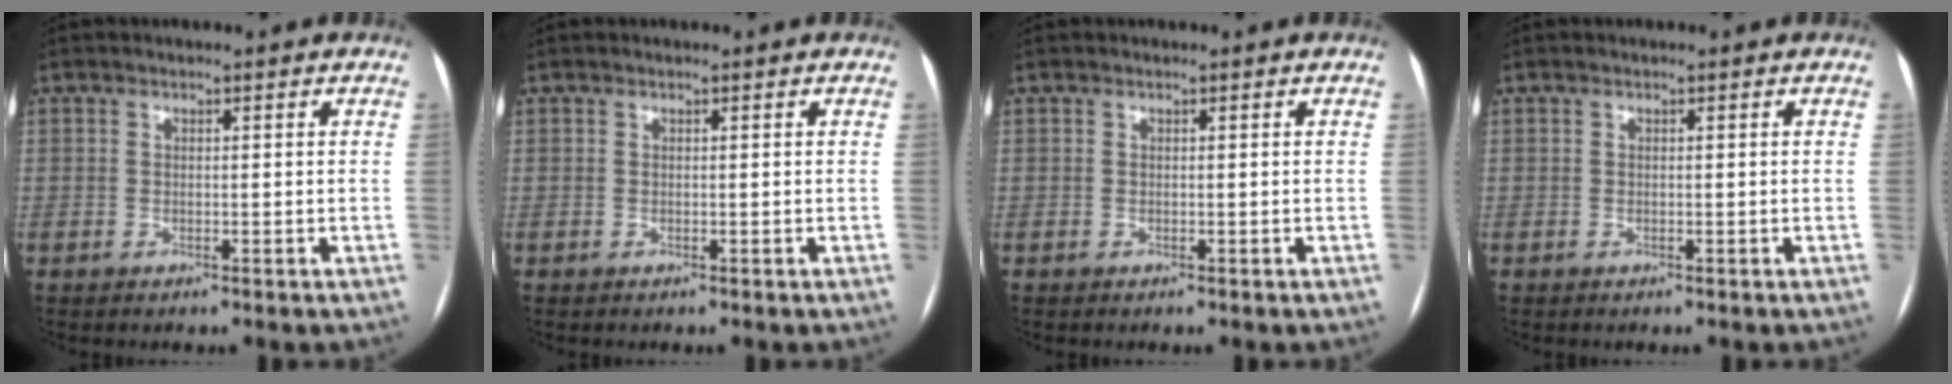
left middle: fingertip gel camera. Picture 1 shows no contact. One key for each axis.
{"total": 0.0}
{"total": 0.0}
{"total": 0.0}